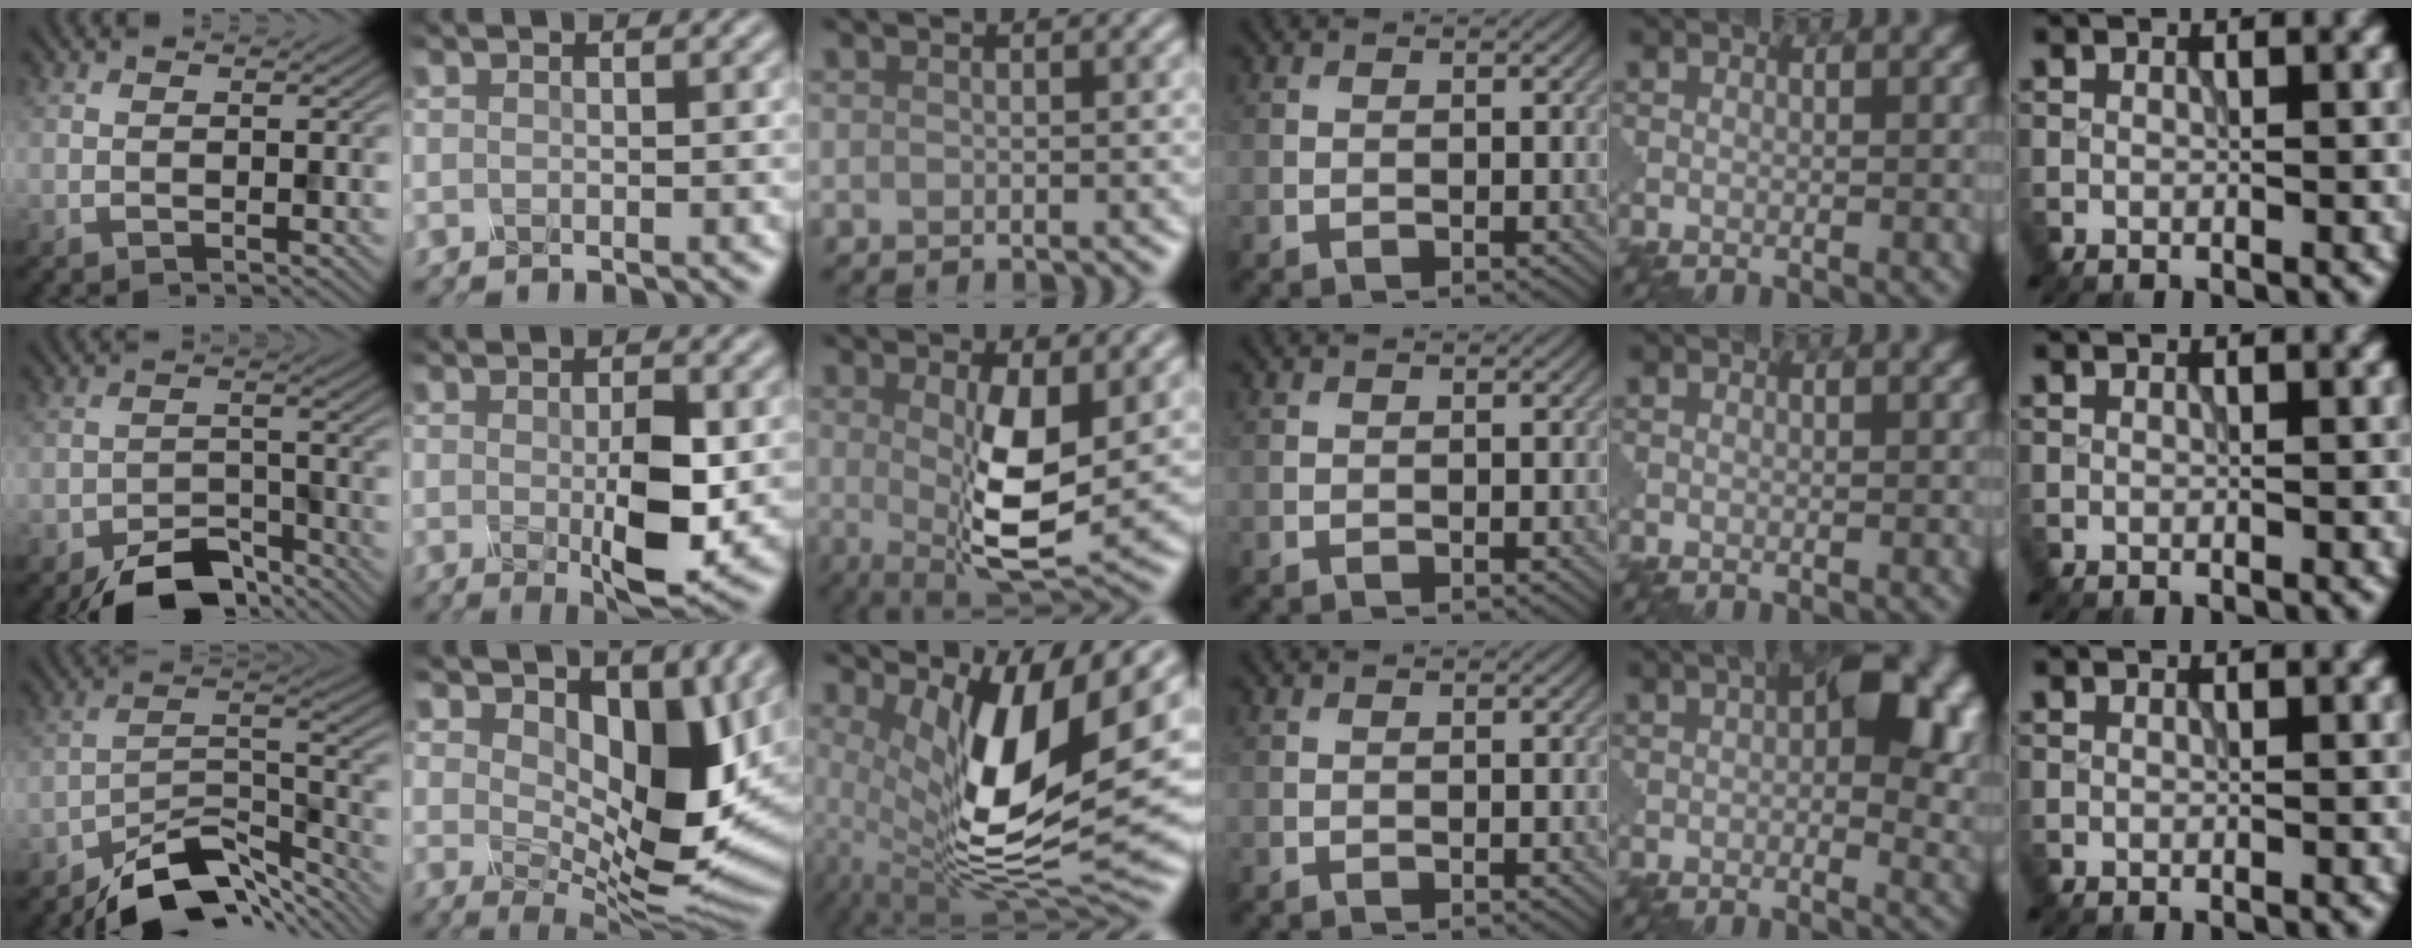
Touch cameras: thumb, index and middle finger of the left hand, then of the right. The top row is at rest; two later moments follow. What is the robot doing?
{"motion": "press", "object": "mechanical pencil"}